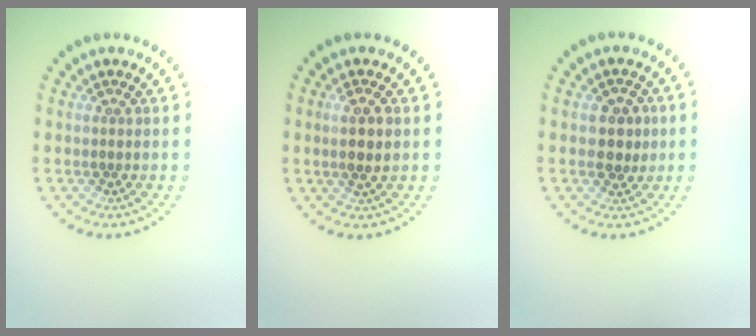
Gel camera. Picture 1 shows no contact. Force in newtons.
{"total": 1.8, "press": 1.7, "slide": 0.6}
{"total": 2.4, "press": 2.4, "slide": 0.5}